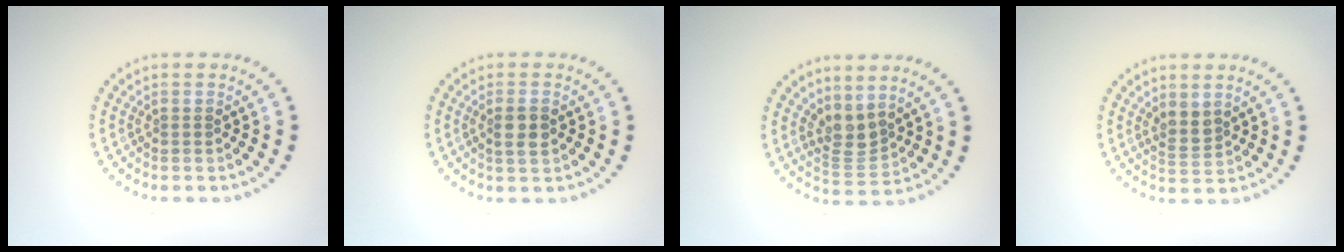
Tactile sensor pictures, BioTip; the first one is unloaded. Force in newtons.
{"total": 2.0, "press": 1.9, "slide": 0.5}
{"total": 2.7, "press": 2.1, "slide": 1.7}
{"total": 1.8, "press": 1.6, "slide": 1.0}